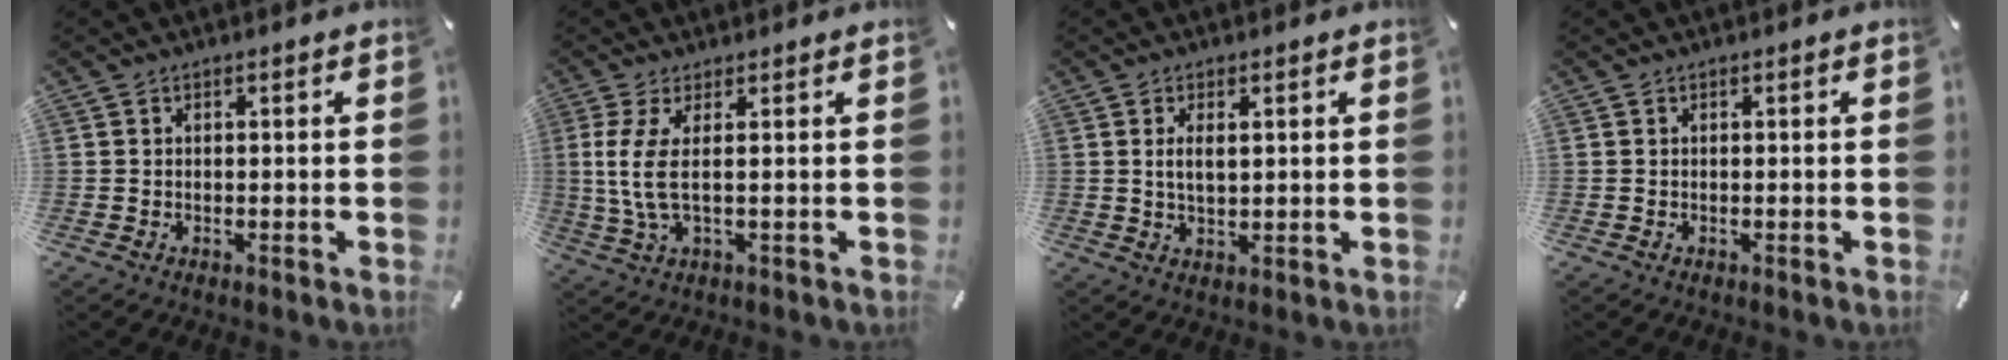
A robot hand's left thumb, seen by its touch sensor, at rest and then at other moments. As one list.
[{"total": 7.3, "force": [0.9, 1.5, 7.1], "torque": [-0.158, -0.019, 0.012]}, {"total": 3.9, "force": [0.9, 1.6, 3.4], "torque": [-0.062, 0.002, 0.012]}, {"total": 0.0}]